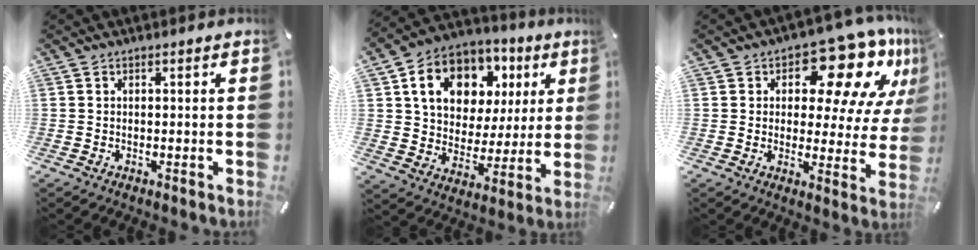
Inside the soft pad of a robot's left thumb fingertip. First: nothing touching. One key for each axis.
{"total": 14.8, "fx": 6.0, "fy": 11.6, "fz": 6.9, "tx": -0.122, "ty": -0.013, "tz": 0.114}
{"total": 17.3, "fx": 10.1, "fy": 8.3, "fz": 11.3, "tx": -0.152, "ty": -0.071, "tz": 0.167}